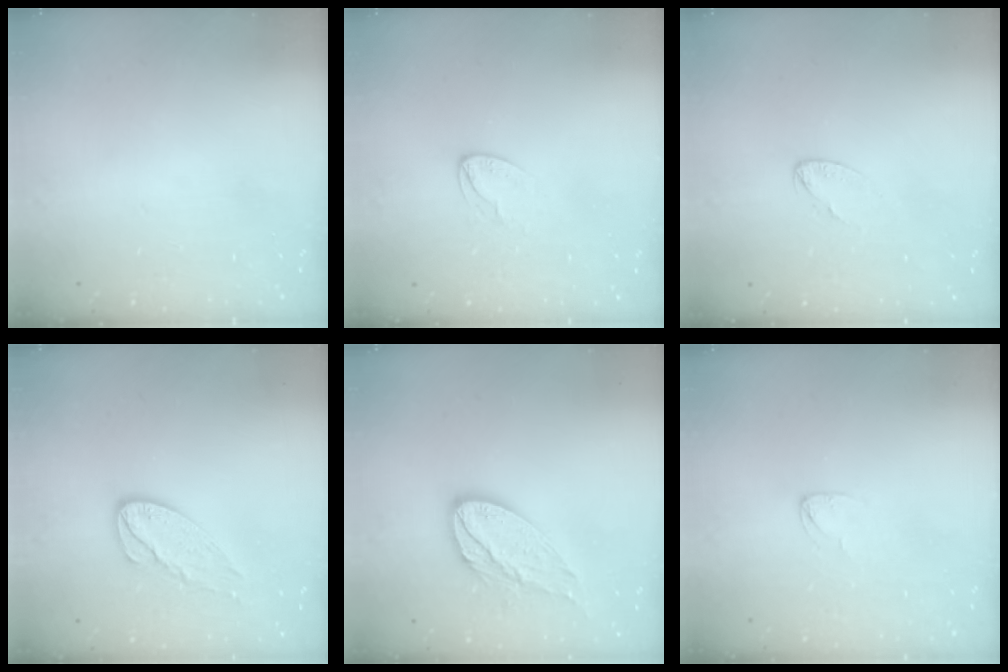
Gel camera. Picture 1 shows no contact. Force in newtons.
{"total": 4.6, "press": 4.5, "slide": 0.3}
{"total": 3.9, "press": 3.9, "slide": 0.4}
{"total": 9.5, "press": 9.5, "slide": 0.4}
{"total": 12.8, "press": 12.7, "slide": 0.8}
{"total": 2.9, "press": 2.9, "slide": 0.2}